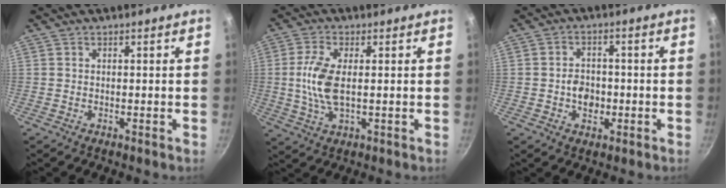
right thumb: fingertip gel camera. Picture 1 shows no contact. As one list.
[{"total": 8.1, "force": [0.4, 3.4, 7.3], "torque": [-0.161, 0.000, 0.005]}, {"total": 5.3, "force": [-1.2, 4.1, 3.2], "torque": [-0.028, 0.013, -0.020]}]